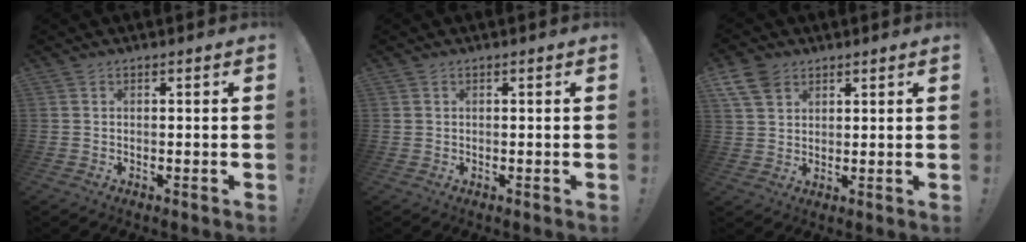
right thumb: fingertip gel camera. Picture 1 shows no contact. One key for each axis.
{"total": 1.1, "fx": 0.5, "fy": 1.0, "fz": 0.3, "tx": -0.005, "ty": 0.002, "tz": 0.009}
{"total": 8.6, "fx": 5.0, "fy": 6.0, "fz": 3.6, "tx": -0.074, "ty": -0.021, "tz": 0.099}